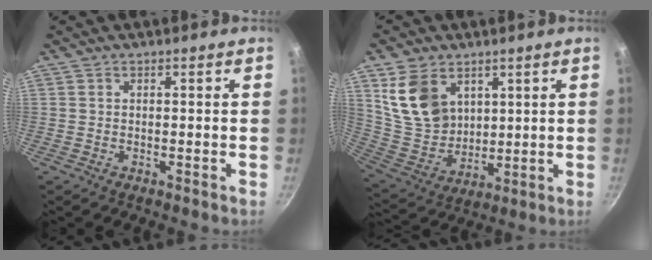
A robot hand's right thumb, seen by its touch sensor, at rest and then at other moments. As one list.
[{"total": 13.2, "force": [5.8, 9.5, 7.1], "torque": [-0.104, -0.033, 0.131]}]